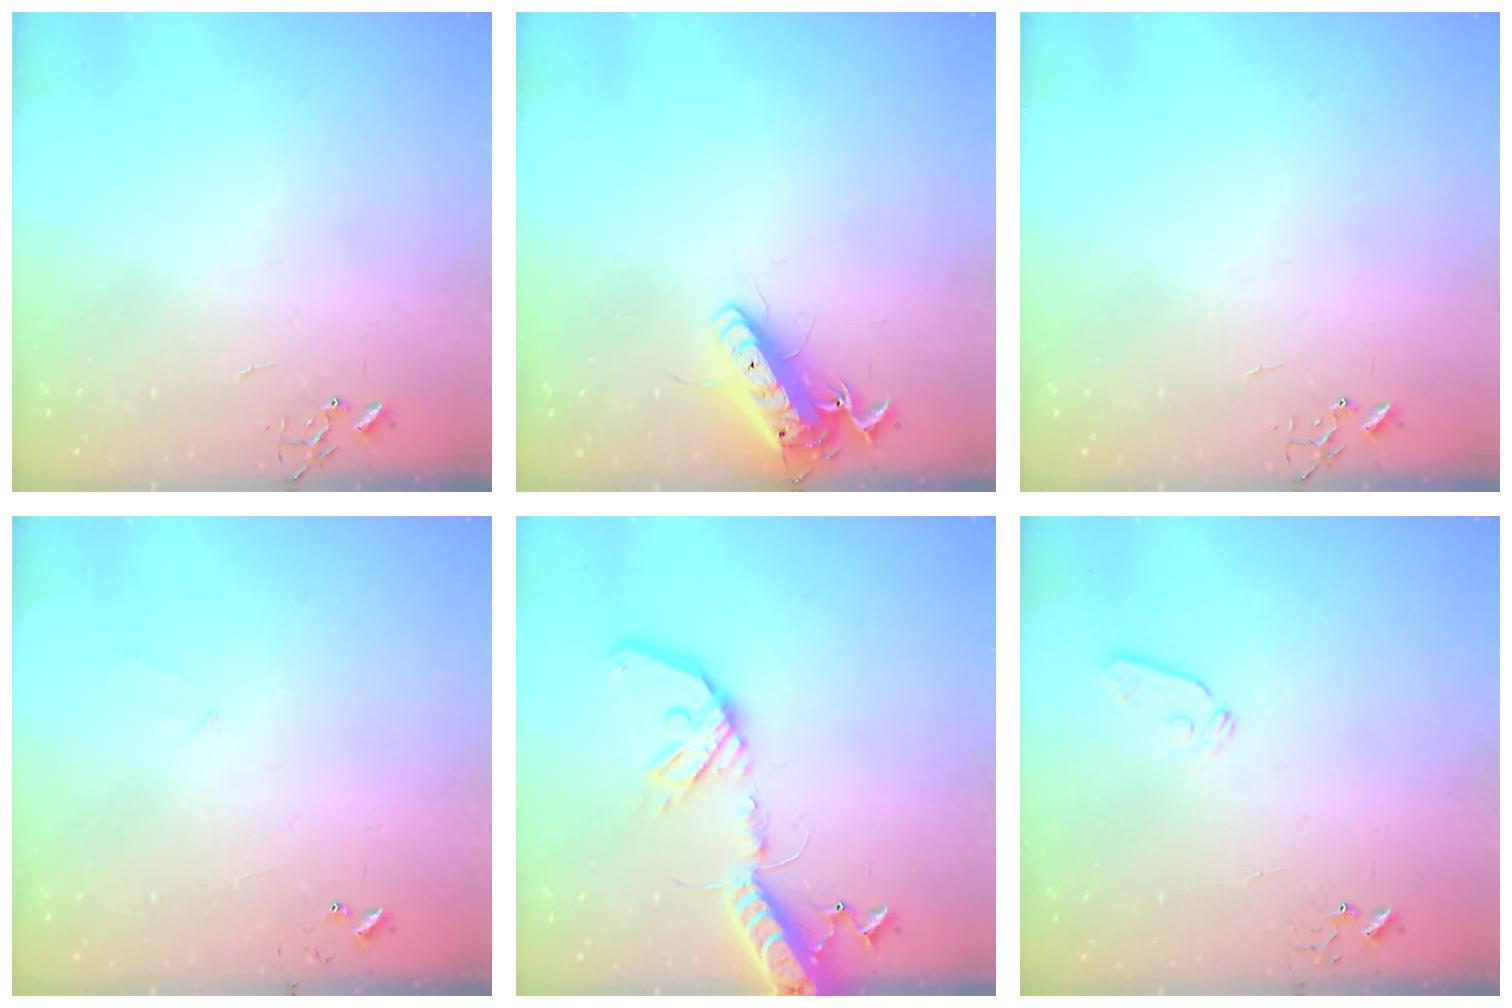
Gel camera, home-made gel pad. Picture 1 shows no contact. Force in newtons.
{"total": 13.5, "press": 13.3, "slide": 2.3}
{"total": 0.0}
{"total": 5.4, "press": 5.4, "slide": 0.4}
{"total": 17.9, "press": 17.6, "slide": 3.7}
{"total": 6.0, "press": 5.9, "slide": 0.9}